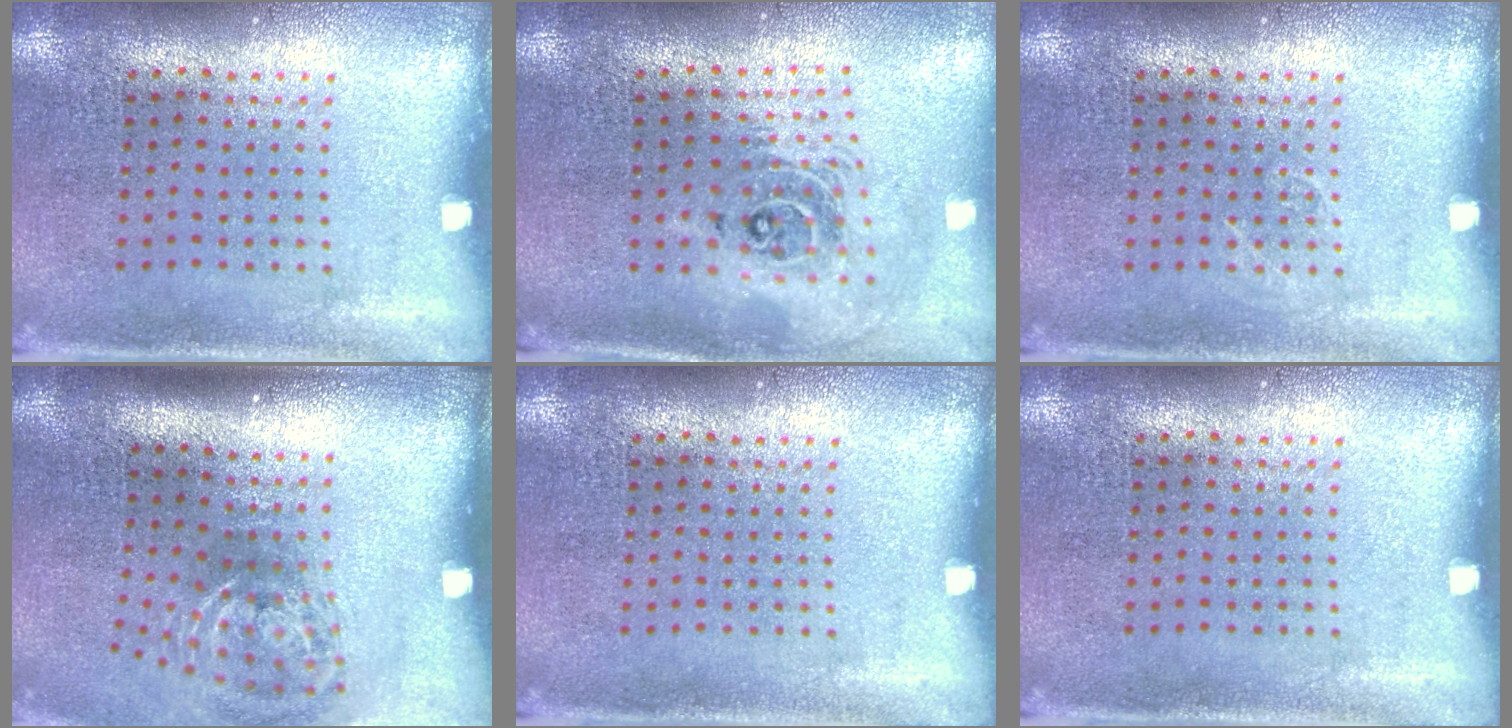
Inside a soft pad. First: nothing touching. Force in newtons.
{"total": 2.1, "press": 1.7, "slide": 1.4}
{"total": 0.7, "press": 0.7, "slide": 0.1}
{"total": 1.9, "press": 1.2, "slide": 1.4}
{"total": 0.0}
{"total": 0.0}